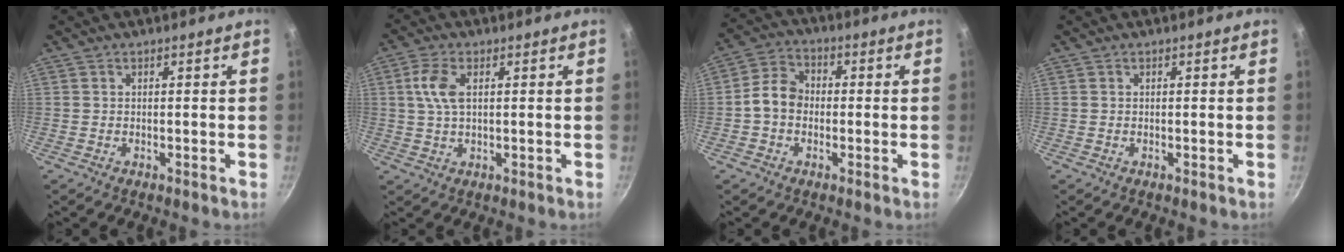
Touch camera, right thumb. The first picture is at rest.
{"total": 5.7, "force": [1.3, 3.0, 4.6], "torque": [-0.095, 0.007, 0.024]}
{"total": 6.7, "force": [-0.8, 5.3, 4.0], "torque": [-0.048, 0.024, -0.030]}
{"total": 0.0}